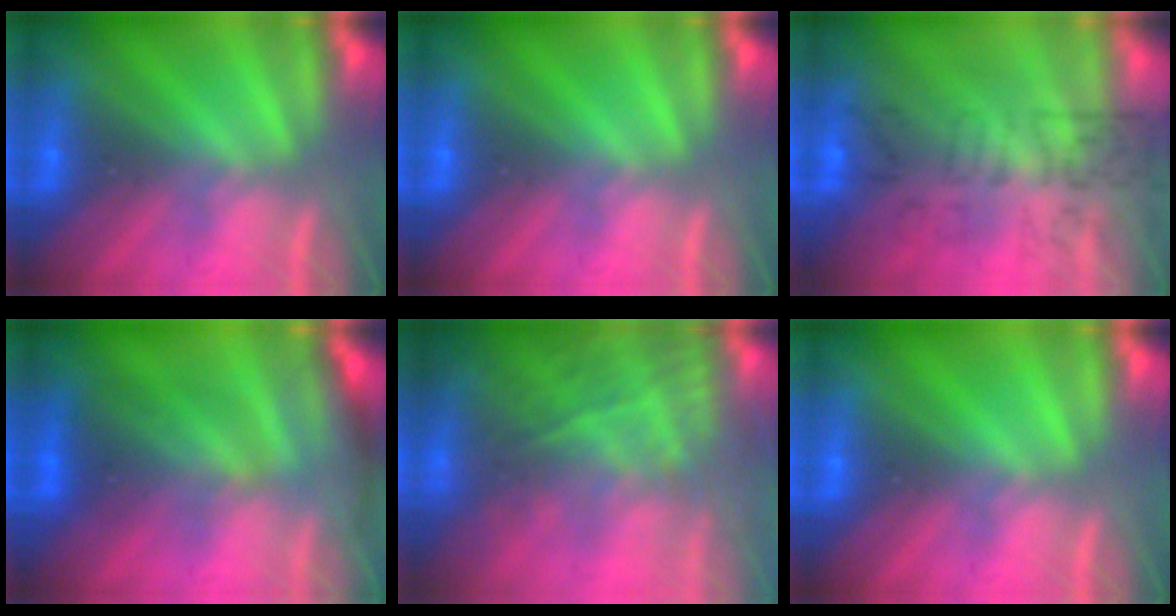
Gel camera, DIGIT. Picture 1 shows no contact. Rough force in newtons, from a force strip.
{"total": 0.0}
{"total": 9.9}
{"total": 2.5}
{"total": 8.4}
{"total": 0.0}